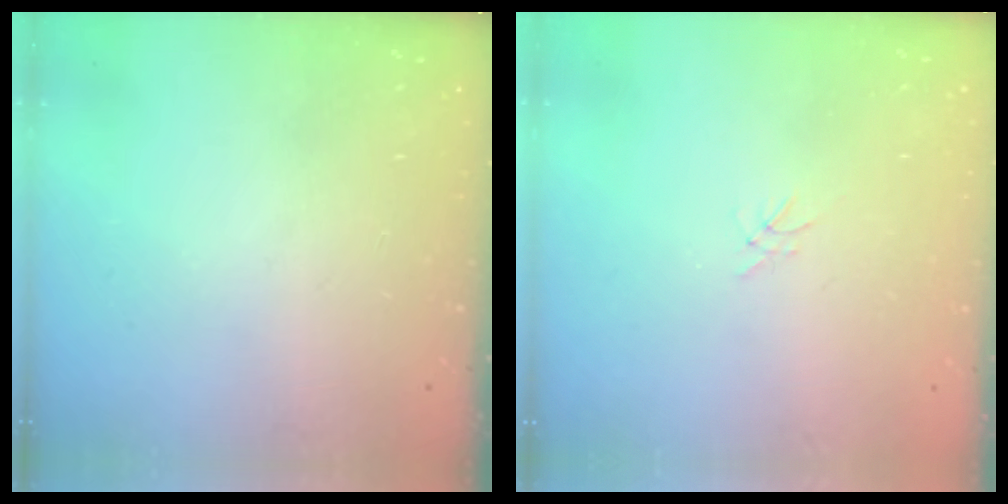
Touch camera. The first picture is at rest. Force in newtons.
{"total": 0.0}